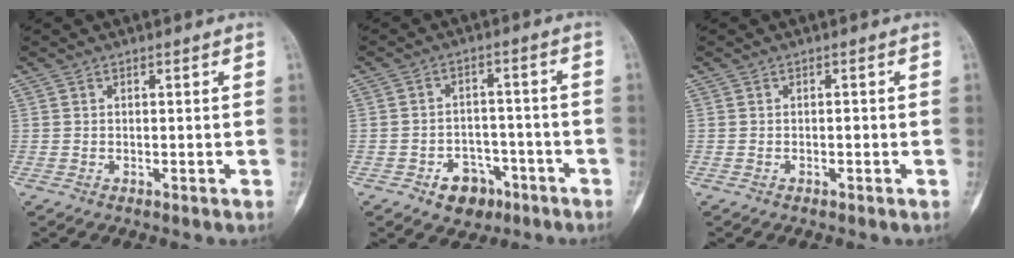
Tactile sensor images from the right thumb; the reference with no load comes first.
{"total": 7.1, "force": [-3.9, 5.1, 2.9], "torque": [-0.012, 0.036, -0.052]}
{"total": 0.6, "force": [-0.2, 0.3, 0.5], "torque": [-0.004, 0.001, -0.005]}